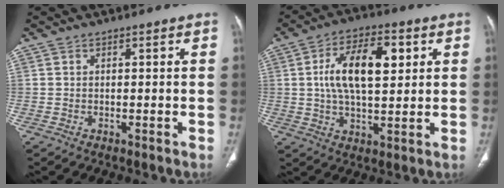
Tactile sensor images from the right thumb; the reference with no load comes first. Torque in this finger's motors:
{"motor_torque": [1.61, 2.15, 1.13, -0.22, 0.28]}